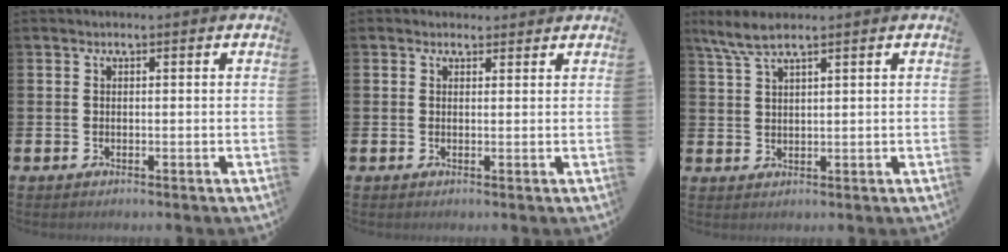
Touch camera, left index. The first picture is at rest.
{"total": 1.4, "force": [1.3, 0.6, 0.0], "torque": [0.014, -0.002, 0.020]}
{"total": 4.7, "force": [3.7, 0.6, 2.8], "torque": [-0.067, -0.005, 0.068]}